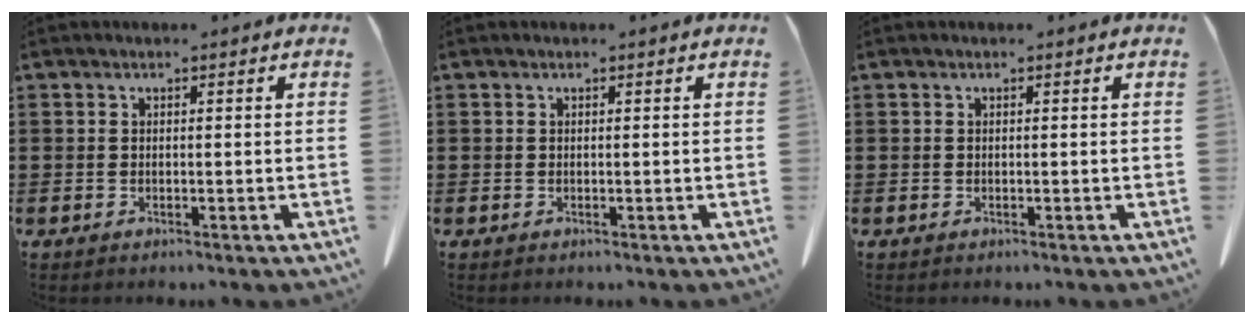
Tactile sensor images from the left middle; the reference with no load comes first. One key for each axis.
{"total": 0.0}
{"total": 0.0}